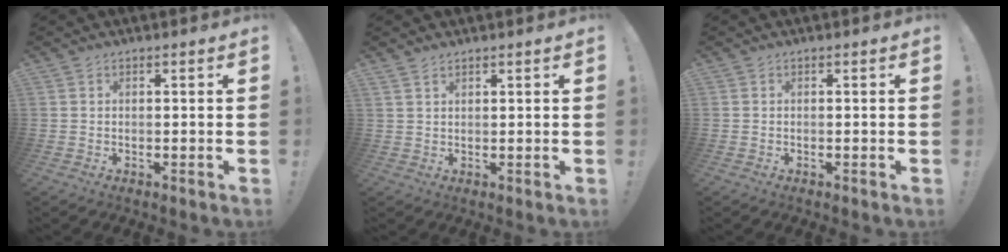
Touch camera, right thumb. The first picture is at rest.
{"total": 4.0, "force": [3.2, 1.2, 2.1], "torque": [-0.047, -0.013, 0.063]}
{"total": 0.0}